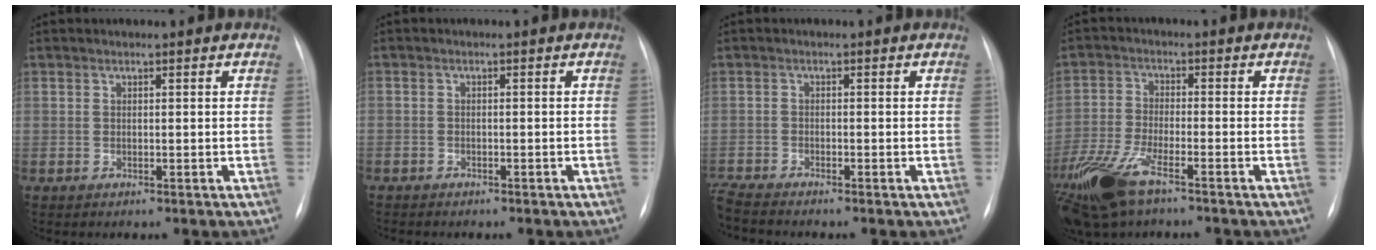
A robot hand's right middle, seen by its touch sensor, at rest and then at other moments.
{"total": 2.9, "force": [-2.4, 1.4, 0.9], "torque": [-0.017, 0.001, -0.028]}
{"total": 4.3, "force": [-4.1, -0.4, 1.2], "torque": [-0.027, -0.014, -0.077]}
{"total": 12.0, "force": [-7.9, 3.5, 8.3], "torque": [-0.187, -0.018, -0.149]}